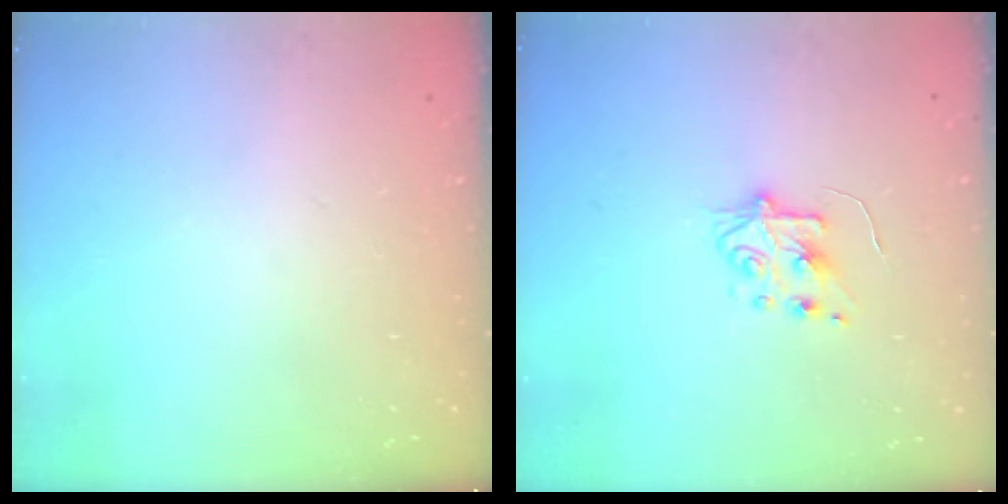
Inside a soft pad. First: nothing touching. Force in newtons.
{"total": 5.8, "press": 5.8, "slide": 0.6}